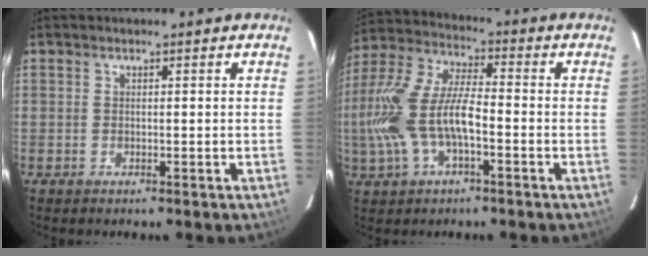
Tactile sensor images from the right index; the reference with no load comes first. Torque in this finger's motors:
{"motor_torque": [0.89, -0.38, 0.96, 0.21]}